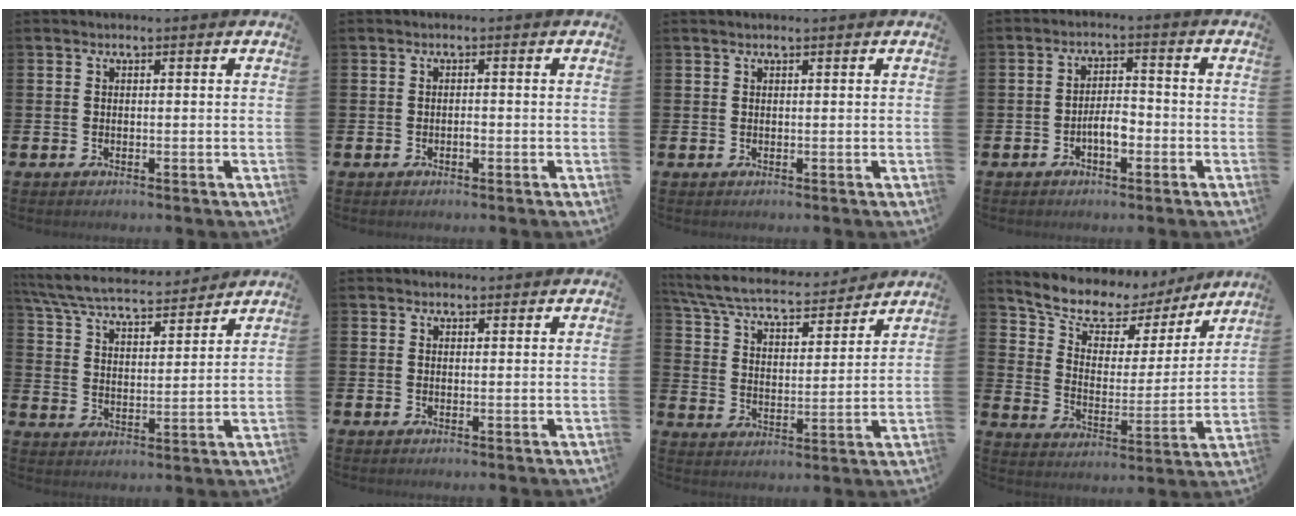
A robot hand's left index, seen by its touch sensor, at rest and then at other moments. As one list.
[{"total": 0.7, "force": [-0.3, 0.3, 0.5], "torque": [-0.009, -0.003, -0.006]}, {"total": 0.5, "force": [0.4, 0.0, 0.3], "torque": [-0.005, 0.002, 0.008]}, {"total": 3.5, "force": [-1.5, 1.4, 2.8], "torque": [-0.049, 0.007, -0.030]}, {"total": 7.0, "force": [6.6, 1.2, 2.1], "torque": [-0.075, -0.040, 0.115]}, {"total": 1.1, "force": [1.0, 0.5, 0.1], "torque": [0.005, 0.002, 0.017]}, {"total": 7.2, "force": [6.7, 1.6, 2.3], "torque": [-0.083, -0.045, 0.114]}, {"total": 8.9, "force": [7.7, 3.8, 2.4], "torque": [-0.090, -0.051, 0.134]}]